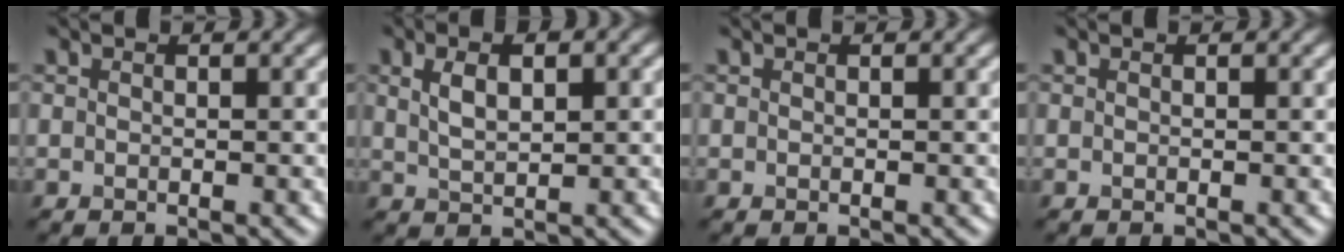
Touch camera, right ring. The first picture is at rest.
{"total": 3.3, "force": [1.2, 1.5, 2.7], "torque": [-0.057, 0.004, 0.025]}
{"total": 0.0}
{"total": 0.0}